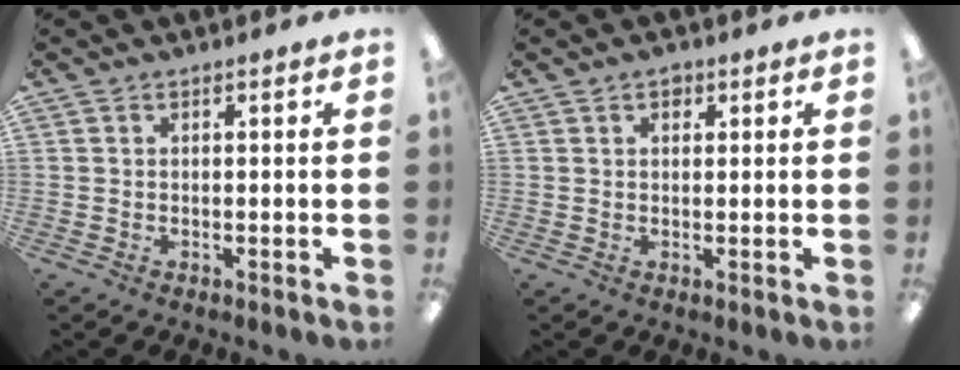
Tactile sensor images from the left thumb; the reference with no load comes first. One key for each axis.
{"total": 1.7, "fx": 1.1, "fy": 0.9, "fz": 0.8, "tx": -0.002, "ty": -0.005, "tz": 0.016}